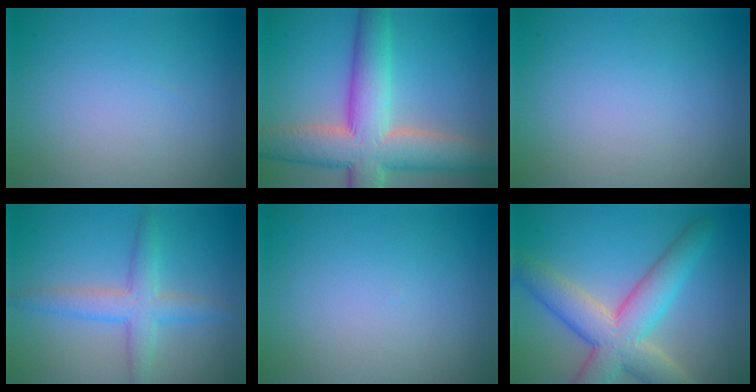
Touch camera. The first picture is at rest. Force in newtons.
{"total": 10.3, "press": 10.2, "slide": 0.6}
{"total": 0.0}
{"total": 3.6, "press": 3.6, "slide": 0.1}
{"total": 0.0}
{"total": 8.0, "press": 8.0, "slide": 0.7}